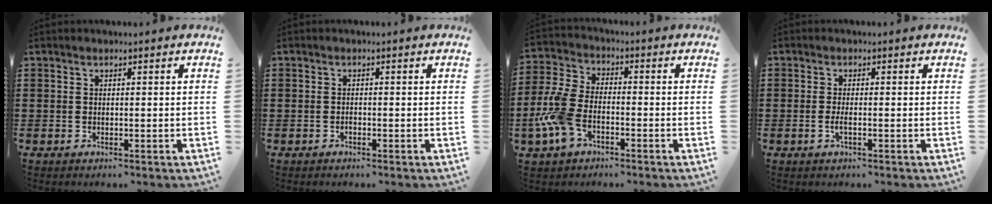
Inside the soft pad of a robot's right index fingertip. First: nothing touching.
{"total": 0.6, "force": [-0.4, 0.2, 0.4], "torque": [-0.009, -0.003, -0.007]}
{"total": 7.7, "force": [-3.1, 4.3, 5.6], "torque": [-0.153, -0.001, -0.065]}
{"total": 1.8, "force": [-0.5, 0.3, 1.7], "torque": [-0.037, -0.004, -0.011]}